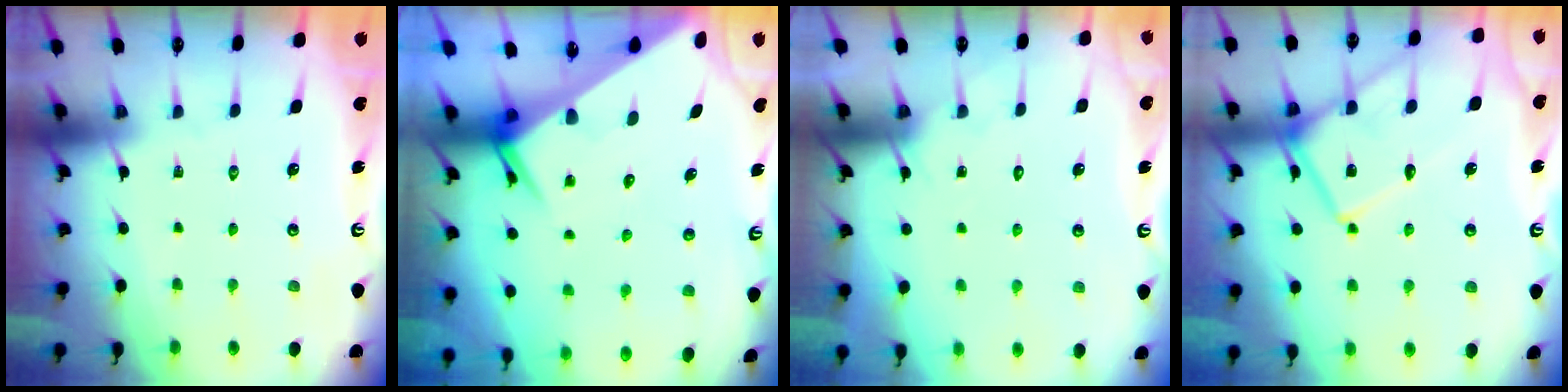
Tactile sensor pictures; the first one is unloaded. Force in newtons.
{"total": 6.5, "press": 6.5, "slide": 0.7}
{"total": 4.2, "press": 4.2, "slide": 0.2}
{"total": 14.8, "press": 14.7, "slide": 0.9}